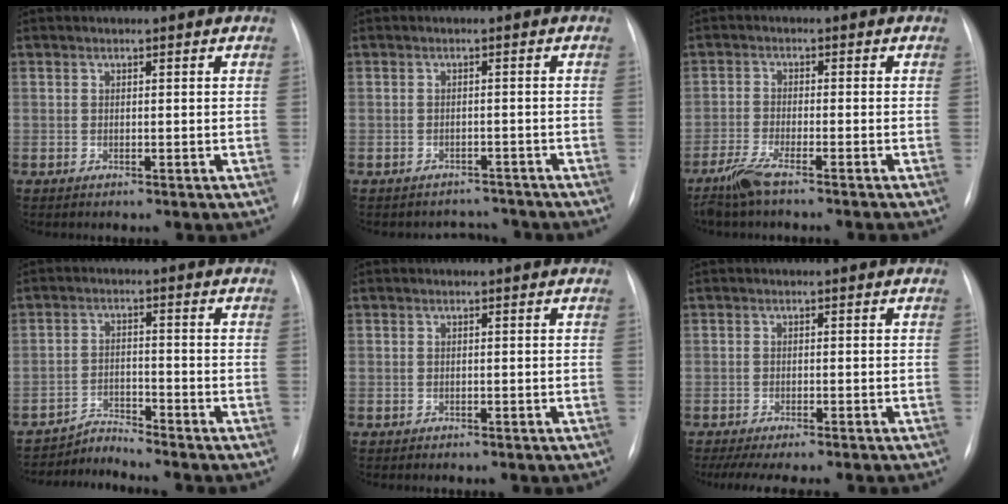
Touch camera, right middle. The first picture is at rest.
{"total": 3.9, "force": [-3.5, 1.4, -0.7], "torque": [0.010, 0.011, -0.046]}
{"total": 5.1, "force": [-4.1, -0.1, 3.1], "torque": [-0.068, -0.015, -0.081]}
{"total": 3.8, "force": [-3.3, -1.3, -1.3], "torque": [0.025, -0.011, -0.055]}
{"total": 0.0}
{"total": 8.5, "force": [-7.1, 1.2, 4.5], "torque": [-0.059, -0.004, -0.102]}